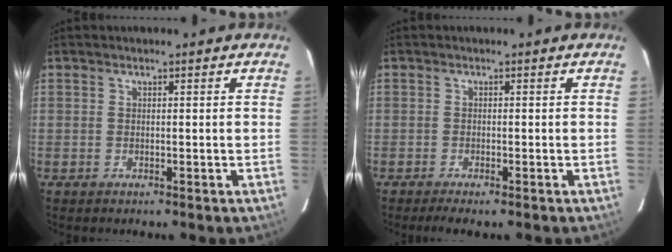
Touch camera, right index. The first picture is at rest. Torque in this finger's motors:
{"motor_torque": [-0.02, -0.15, 0.02, 0.01]}